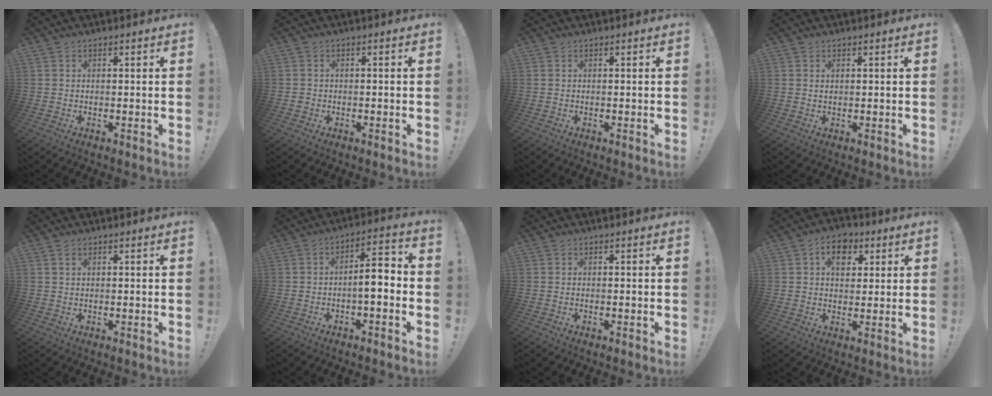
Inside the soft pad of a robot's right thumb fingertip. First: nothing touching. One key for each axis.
{"total": 1.4, "fx": -0.9, "fy": 0.9, "fz": 0.5, "tx": -0.010, "ty": 0.007, "tz": -0.017}
{"total": 0.0}
{"total": 1.1, "fx": 0.8, "fy": 0.6, "fz": 0.6, "tx": -0.005, "ty": -0.001, "tz": 0.012}
{"total": 1.2, "fx": 0.6, "fy": 0.6, "fz": 0.8, "tx": -0.015, "ty": 0.001, "tz": 0.012}
{"total": 7.8, "fx": -2.3, "fy": 2.5, "fz": 7.1, "tx": -0.105, "ty": 0.012, "tz": -0.043}
{"total": 0.0}
{"total": 8.2, "fx": 3.0, "fy": 6.0, "fz": 4.6, "tx": -0.062, "ty": -0.001, "tz": 0.055}